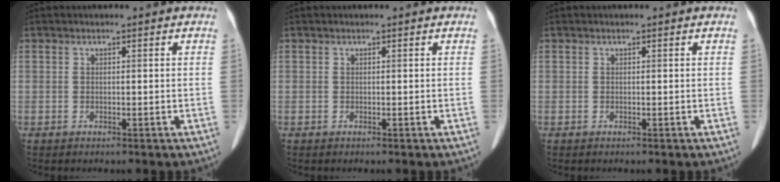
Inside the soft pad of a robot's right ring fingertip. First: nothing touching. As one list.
[{"total": 0.0}, {"total": 0.0}]